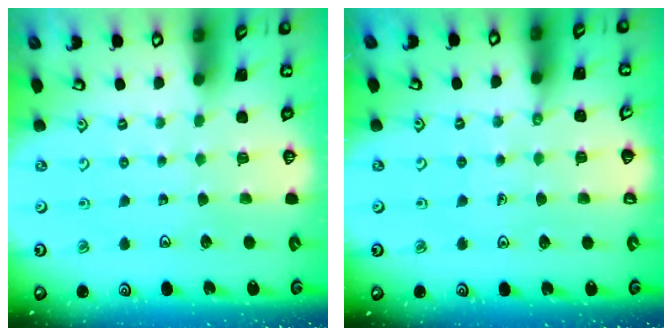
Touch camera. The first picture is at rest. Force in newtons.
{"total": 1.5, "press": 1.5, "slide": 0.2}